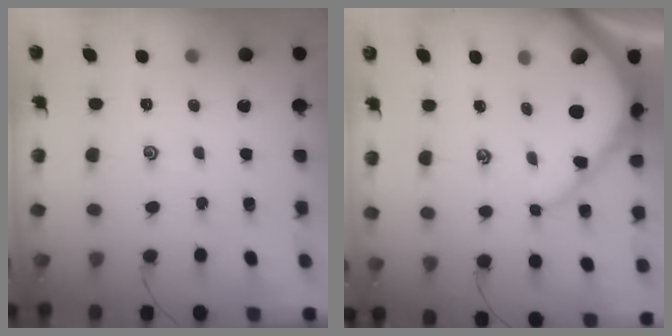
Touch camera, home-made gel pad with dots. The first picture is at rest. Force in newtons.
{"total": 10.9, "press": 10.9, "slide": 1.2}